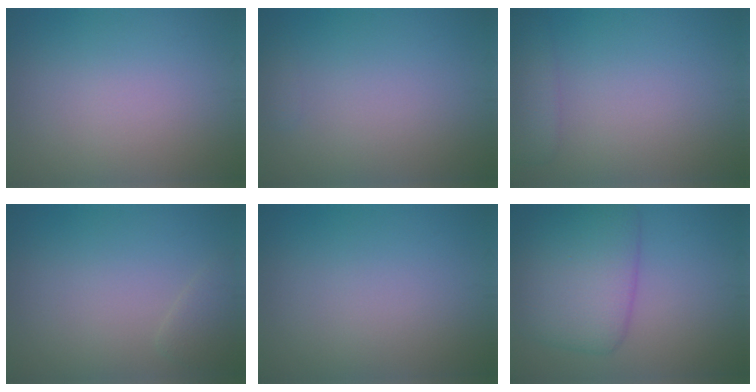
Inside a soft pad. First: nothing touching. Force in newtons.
{"total": 0.6, "press": 0.6, "slide": 0.1}
{"total": 2.4, "press": 2.3, "slide": 0.3}
{"total": 1.3, "press": 1.3, "slide": 0.2}
{"total": 0.0}
{"total": 7.0, "press": 7.0, "slide": 0.2}